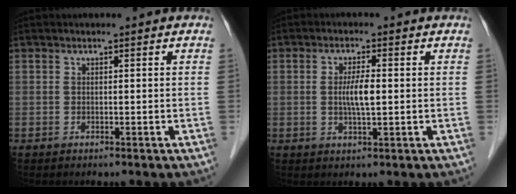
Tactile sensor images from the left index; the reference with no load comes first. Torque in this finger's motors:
{"motor_torque": [0.60, 0.38, 0.15, 0.06]}